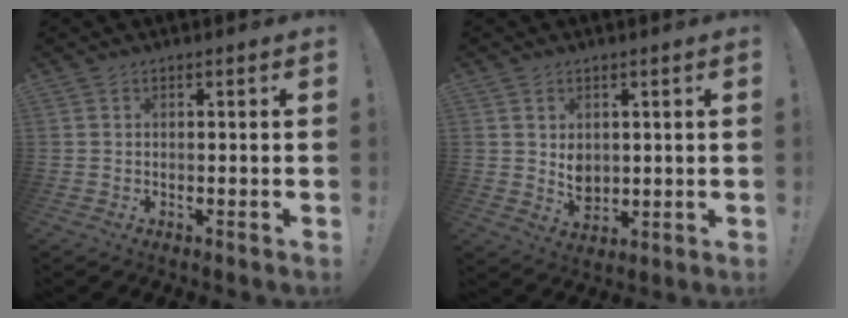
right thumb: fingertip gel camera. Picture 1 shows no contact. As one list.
[{"total": 5.9, "force": [2.0, 5.0, 2.5], "torque": [-0.024, -0.017, 0.040]}]